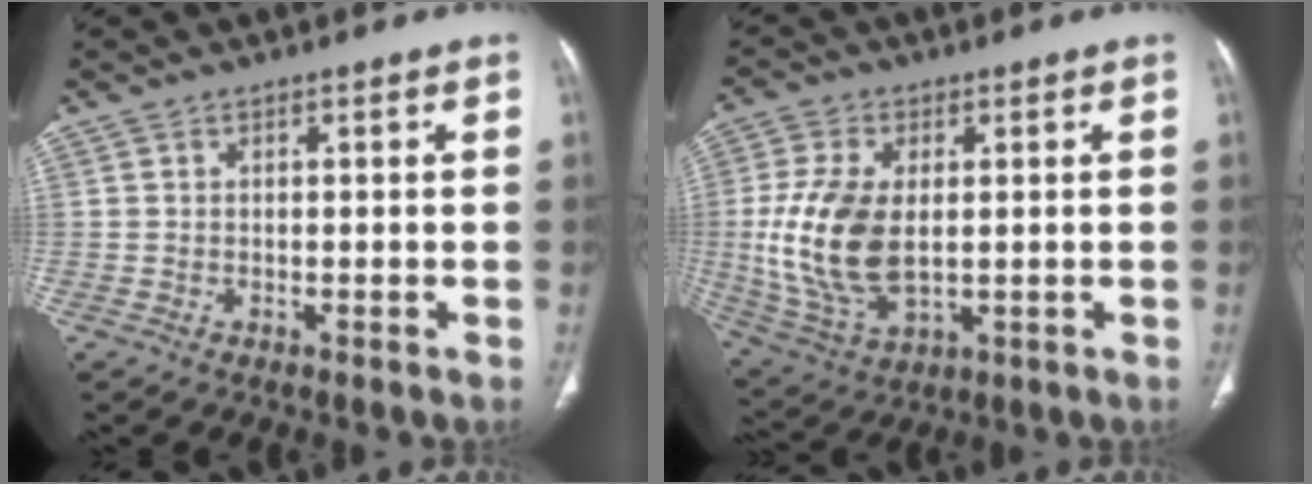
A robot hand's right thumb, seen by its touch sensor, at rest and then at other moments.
{"total": 14.7, "force": [0.4, 8.4, 12.0], "torque": [-0.248, -0.008, 0.020]}